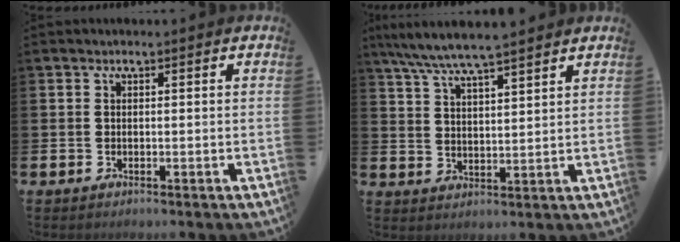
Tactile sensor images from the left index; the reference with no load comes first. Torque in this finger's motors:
{"motor_torque": [0.18, -0.36, 0.99, 0.21]}